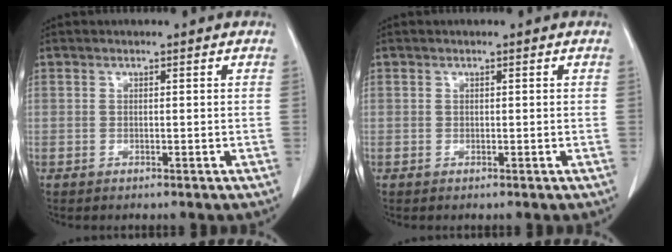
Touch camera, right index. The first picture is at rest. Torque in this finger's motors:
{"motor_torque": [-0.04, 0.03, -0.03, -0.01]}